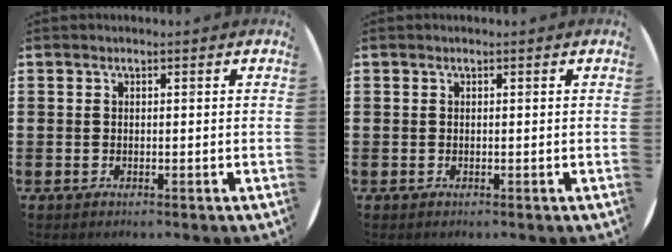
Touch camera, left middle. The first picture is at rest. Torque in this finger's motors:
{"motor_torque": [0.00, 0.00, 0.00, -0.01]}